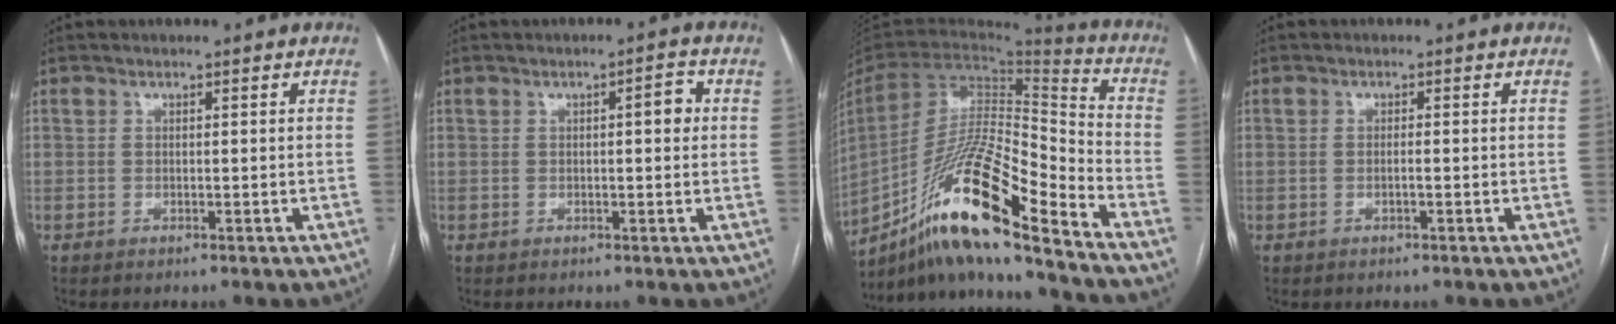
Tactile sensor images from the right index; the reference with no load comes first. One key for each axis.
{"total": 2.6, "fx": 0.5, "fy": 0.8, "fz": 2.5, "tx": -0.030, "ty": 0.007, "tz": 0.005}
{"total": 20.3, "fx": -14.0, "fy": 1.4, "fz": 14.6, "tx": -0.299, "ty": -0.011, "tz": -0.258}
{"total": 0.8, "fx": -0.2, "fy": 0.0, "fz": 0.8, "tx": -0.016, "ty": 0.000, "tz": -0.003}